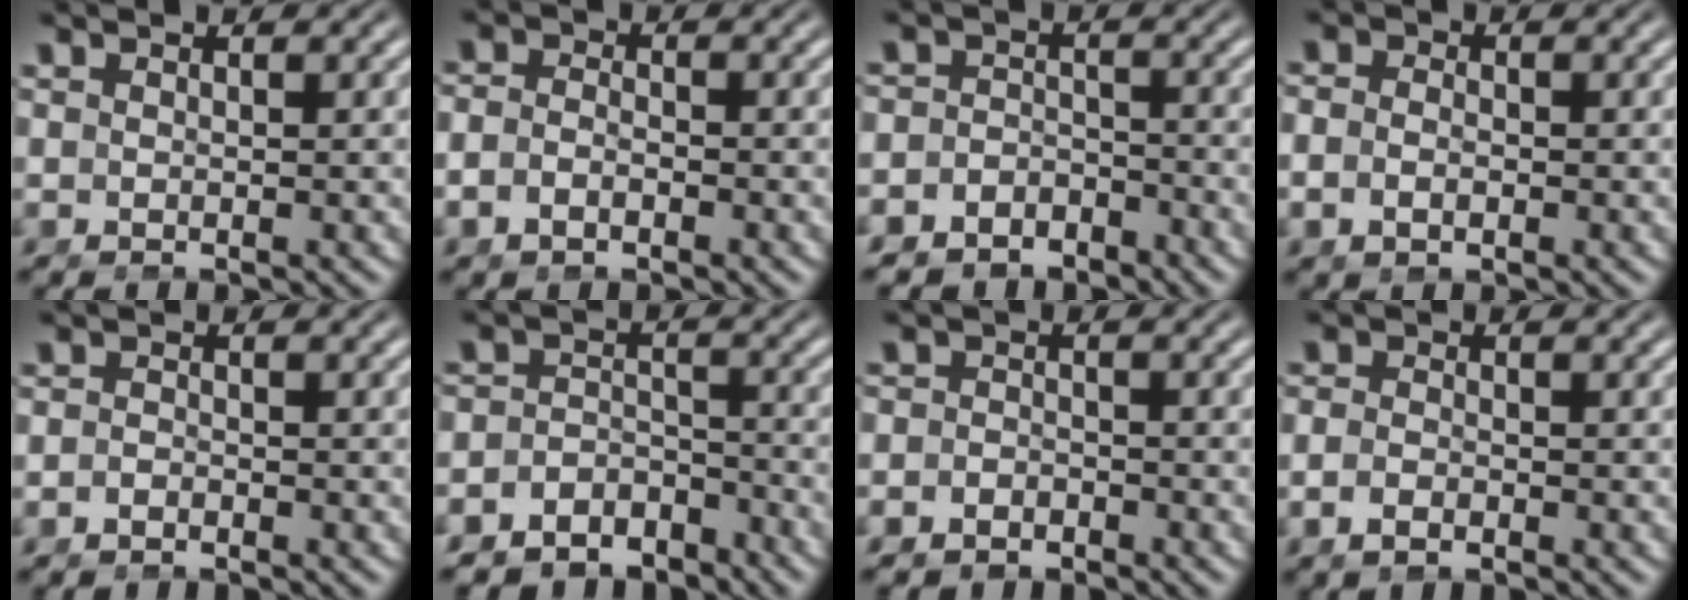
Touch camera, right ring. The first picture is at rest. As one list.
[{"total": 2.4, "force": [-1.3, 1.5, 1.2], "torque": [-0.031, -0.011, -0.024]}, {"total": 5.1, "force": [-4.3, 2.7, 0.2], "torque": [-0.005, -0.023, -0.071]}, {"total": 2.4, "force": [-0.8, 1.7, 1.5], "torque": [-0.039, -0.008, -0.013]}, {"total": 1.2, "force": [-1.2, 0.2, 0.0], "torque": [-0.005, -0.011, -0.019]}, {"total": 6.5, "force": [-5.0, 3.8, 1.7], "torque": [-0.028, -0.026, -0.085]}, {"total": 2.8, "force": [-2.3, 1.6, -0.1], "torque": [-0.008, -0.019, -0.035]}, {"total": 1.5, "force": [-1.2, 0.5, 0.8], "torque": [-0.017, -0.010, -0.019]}]